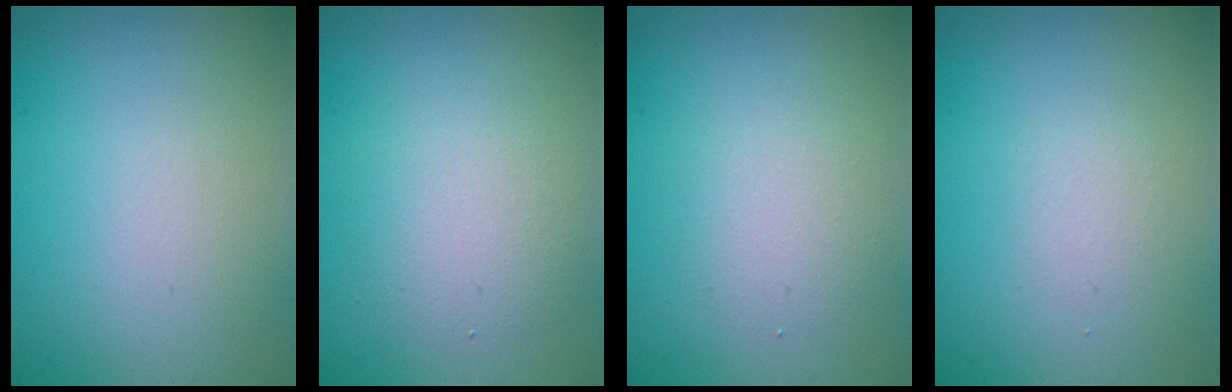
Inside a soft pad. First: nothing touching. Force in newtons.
{"total": 3.4, "press": 3.4, "slide": 0.2}
{"total": 2.5, "press": 2.5, "slide": 0.1}
{"total": 0.7, "press": 0.7, "slide": 0.0}